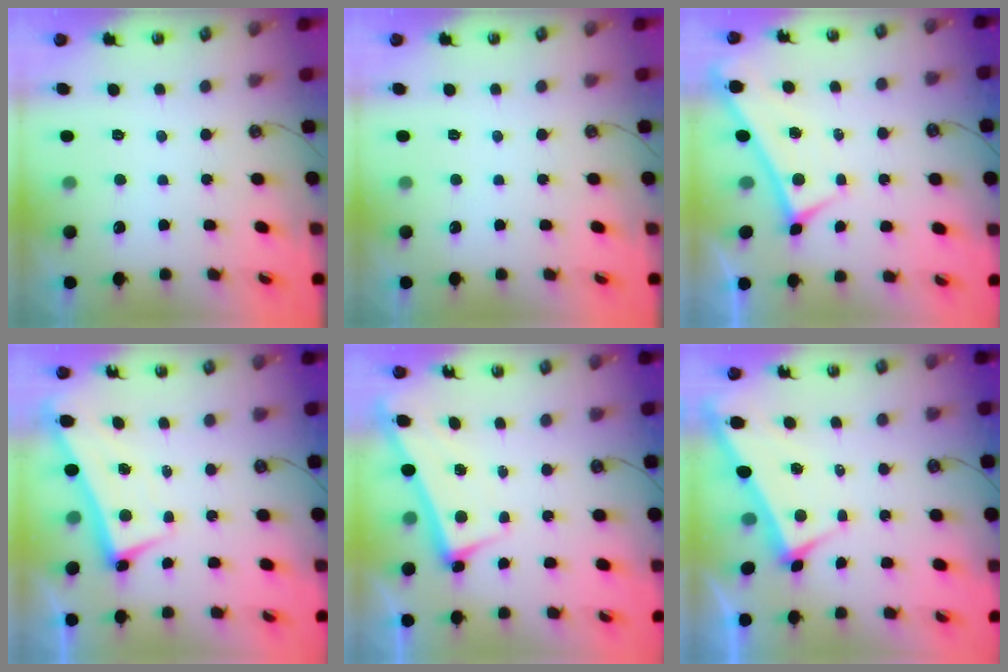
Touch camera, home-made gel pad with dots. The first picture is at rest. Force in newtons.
{"total": 0.0}
{"total": 0.0}
{"total": 2.4, "press": 2.3, "slide": 0.7}
{"total": 2.9, "press": 2.8, "slide": 0.4}
{"total": 3.8, "press": 3.8, "slide": 0.2}